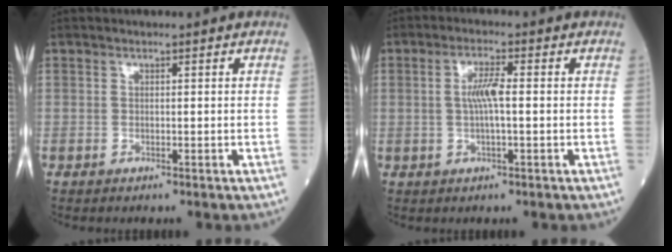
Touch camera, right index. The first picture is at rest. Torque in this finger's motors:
{"motor_torque": [0.09, -0.02, 0.10, 0.08]}